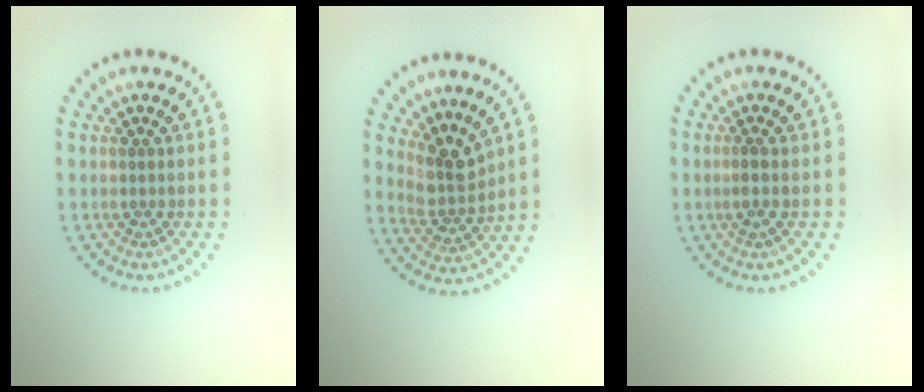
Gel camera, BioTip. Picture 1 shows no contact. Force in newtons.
{"total": 3.1, "press": 2.2, "slide": 2.2}
{"total": 0.8, "press": 0.5, "slide": 0.6}